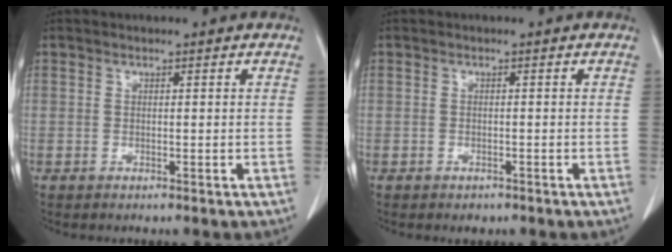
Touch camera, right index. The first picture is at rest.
{"total": 1.2, "force": [-0.8, 0.7, 0.4], "torque": [-0.011, 0.000, -0.008]}